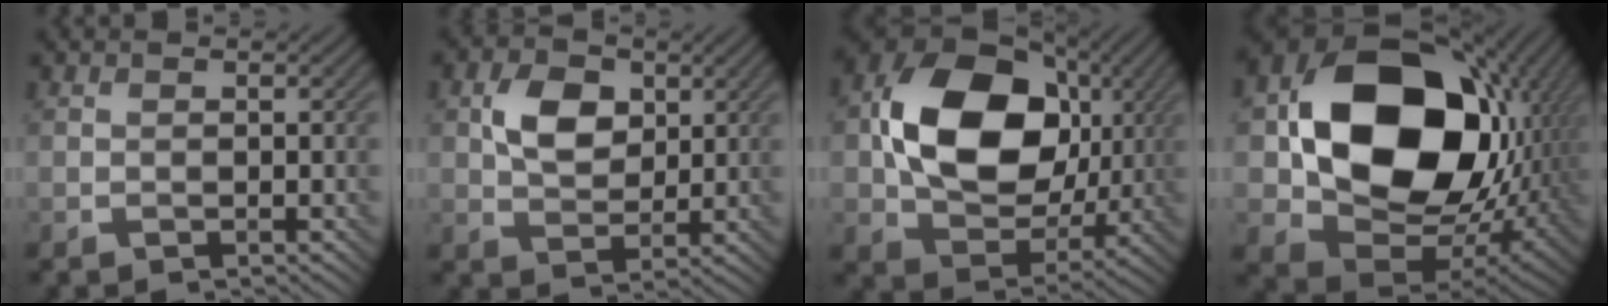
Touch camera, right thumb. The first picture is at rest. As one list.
[{"total": 5.9, "force": [1.8, 4.2, 3.8], "torque": [-0.078, 0.003, 0.029]}, {"total": 16.2, "force": [2.5, 12.1, 10.4], "torque": [-0.196, 0.006, 0.049]}, {"total": 19.2, "force": [3.1, 14.9, 11.8], "torque": [-0.237, -0.026, 0.081]}]